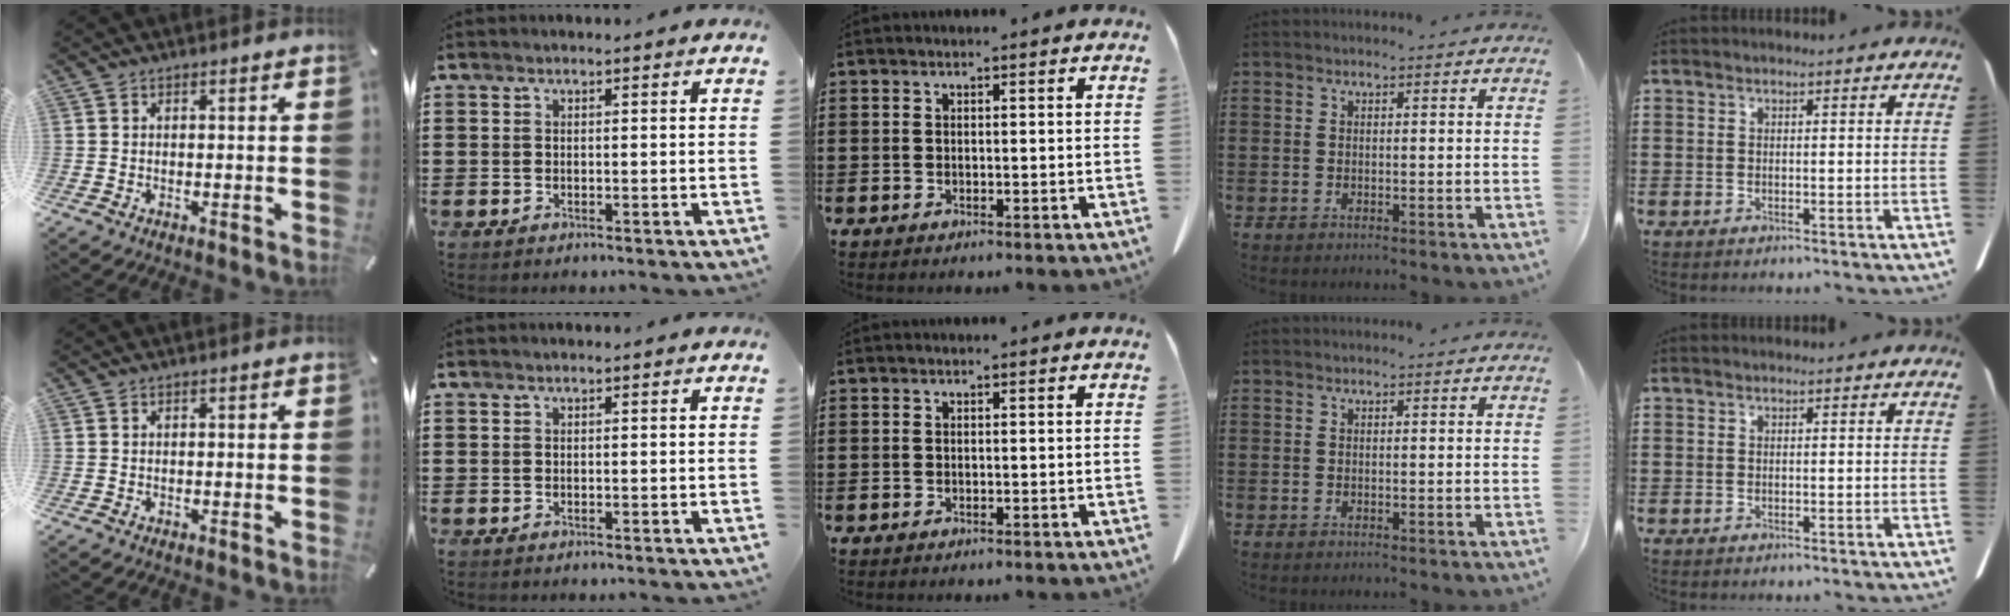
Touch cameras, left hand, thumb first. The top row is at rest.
{}